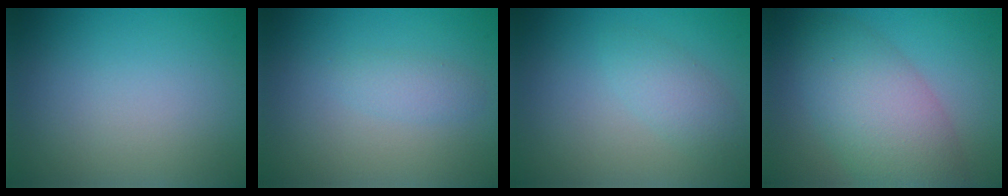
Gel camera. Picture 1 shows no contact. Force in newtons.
{"total": 1.3, "press": 1.3, "slide": 0.0}
{"total": 2.1, "press": 2.1, "slide": 0.1}
{"total": 7.4, "press": 7.4, "slide": 0.2}